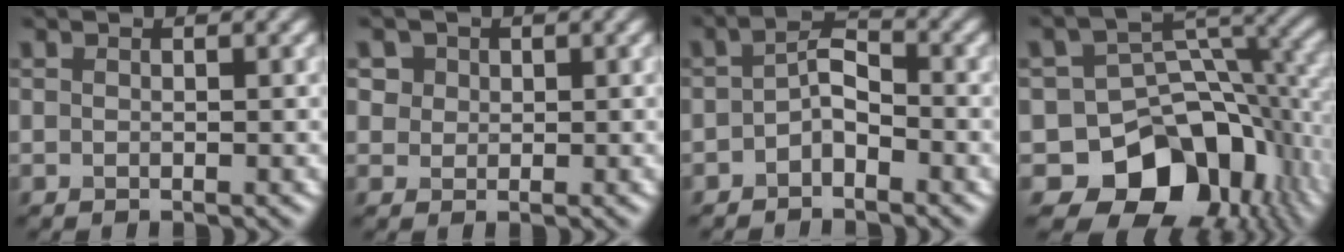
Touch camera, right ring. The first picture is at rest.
{"total": 3.2, "force": [1.8, 2.4, 1.3], "torque": [-0.037, 0.001, 0.034]}
{"total": 2.4, "force": [-1.2, 1.1, 1.7], "torque": [-0.031, 0.010, -0.027]}
{"total": 12.9, "force": [-6.4, 9.0, 6.7], "torque": [-0.094, -0.013, -0.102]}